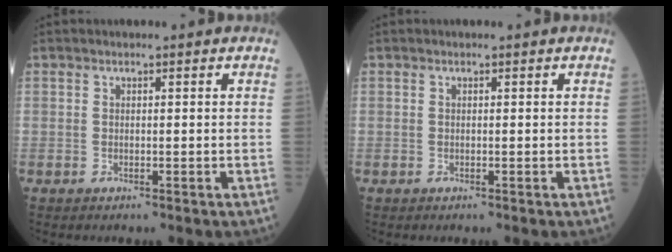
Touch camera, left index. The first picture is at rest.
{"total": 0.0}